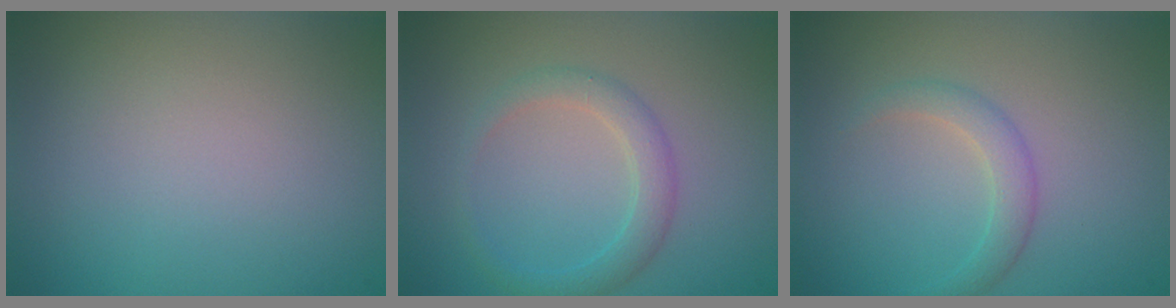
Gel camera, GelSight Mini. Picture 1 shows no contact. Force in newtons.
{"total": 2.3, "press": 2.3, "slide": 0.0}
{"total": 1.9, "press": 1.9, "slide": 0.0}